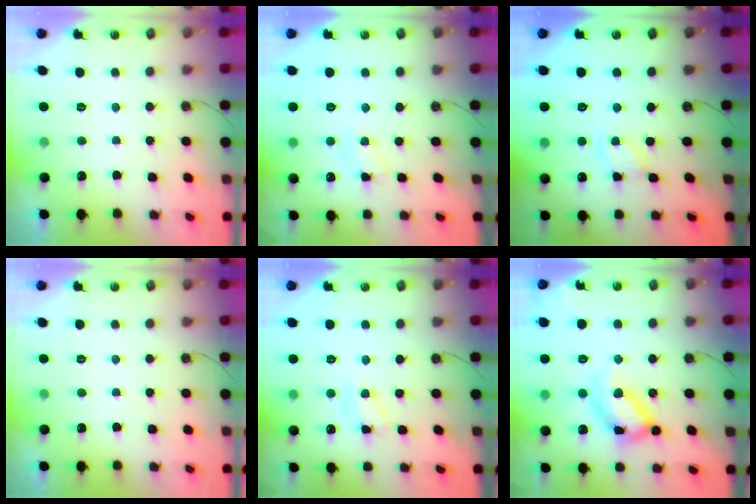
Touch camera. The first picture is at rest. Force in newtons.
{"total": 4.4, "press": 4.3, "slide": 0.5}
{"total": 1.8, "press": 1.8, "slide": 0.3}
{"total": 0.0}
{"total": 5.8, "press": 5.8, "slide": 0.4}
{"total": 16.7, "press": 16.6, "slide": 1.5}